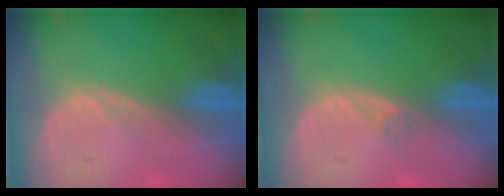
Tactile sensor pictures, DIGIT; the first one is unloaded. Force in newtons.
{"total": 0.8, "press": 0.8, "slide": 0.1}